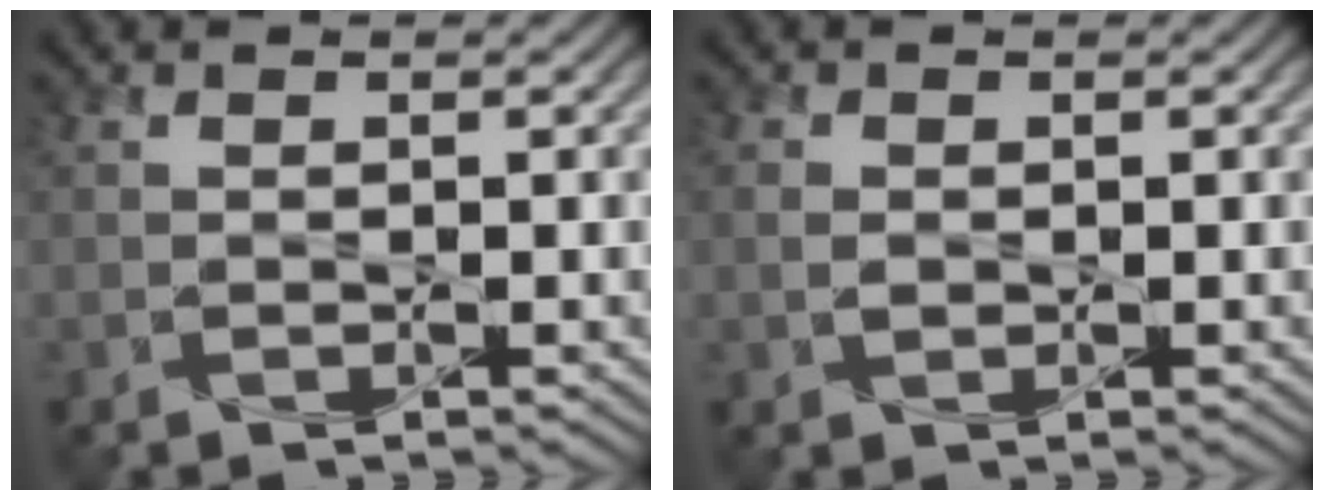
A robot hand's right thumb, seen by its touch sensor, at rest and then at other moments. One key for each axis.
{"total": 1.4, "fx": 0.0, "fy": 1.1, "fz": 0.9, "tx": -0.025, "ty": -0.001, "tz": -0.002}